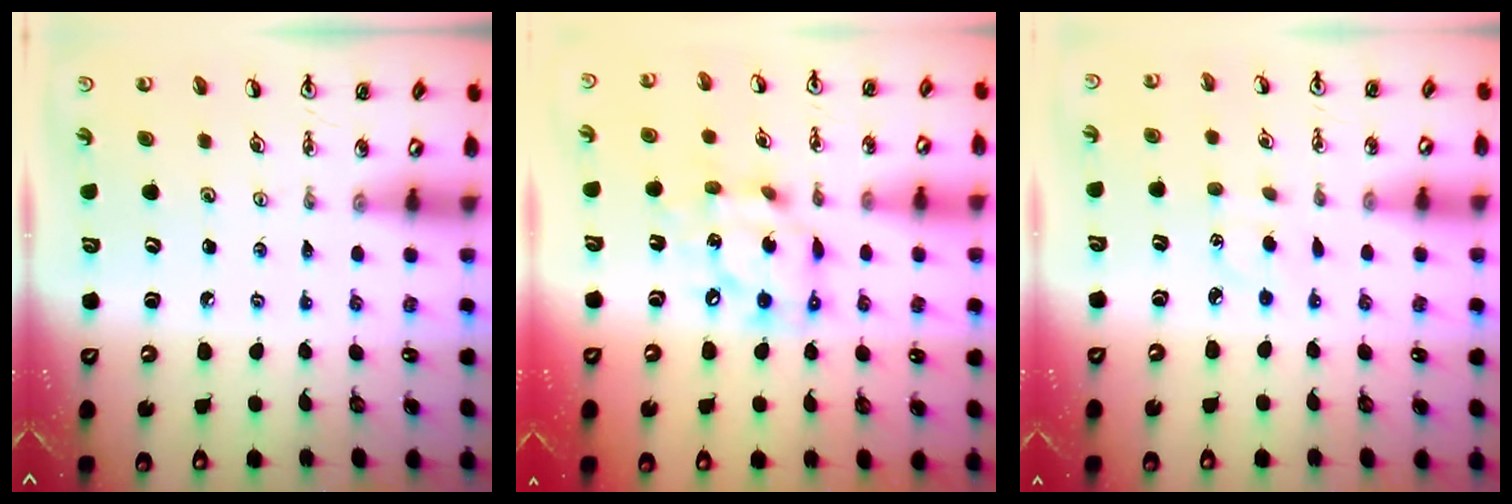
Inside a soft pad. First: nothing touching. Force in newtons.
{"total": 13.8, "press": 13.8, "slide": 1.3}
{"total": 2.9, "press": 2.8, "slide": 0.5}